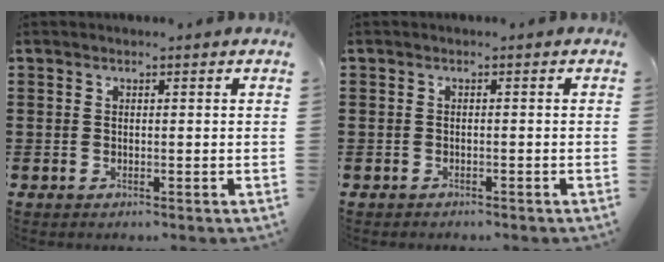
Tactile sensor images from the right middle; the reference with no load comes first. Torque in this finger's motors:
{"motor_torque": [-0.05, 0.00, -0.02, -0.01]}